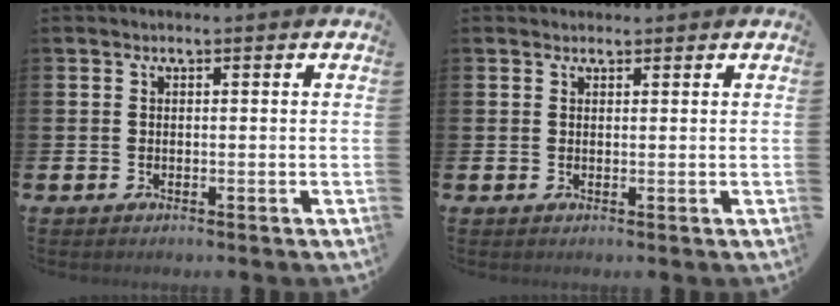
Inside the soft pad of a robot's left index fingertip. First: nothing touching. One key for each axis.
{"total": 1.1, "fx": 1.0, "fy": 0.4, "fz": -0.1, "tx": 0.016, "ty": -0.003, "tz": 0.015}